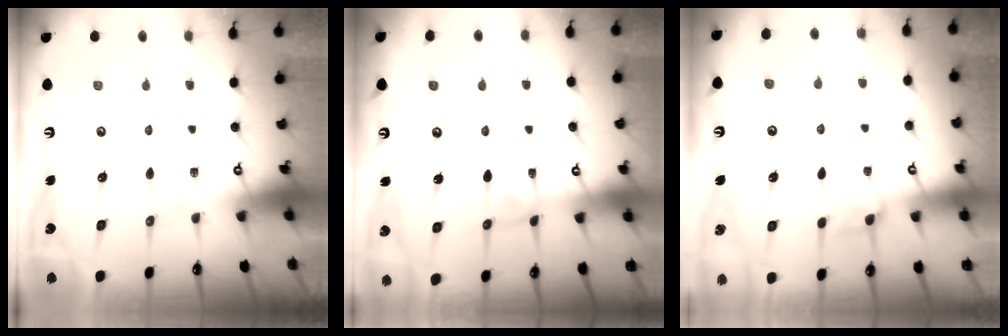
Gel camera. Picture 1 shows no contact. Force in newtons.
{"total": 3.3, "press": 3.3, "slide": 0.1}
{"total": 2.1, "press": 2.0, "slide": 0.6}